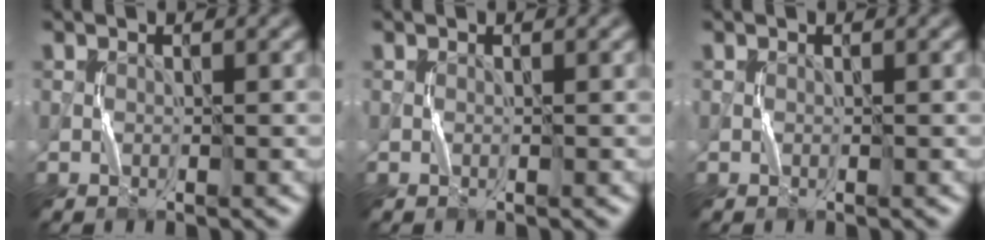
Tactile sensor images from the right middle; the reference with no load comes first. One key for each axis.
{"total": 0.0}
{"total": 0.0}